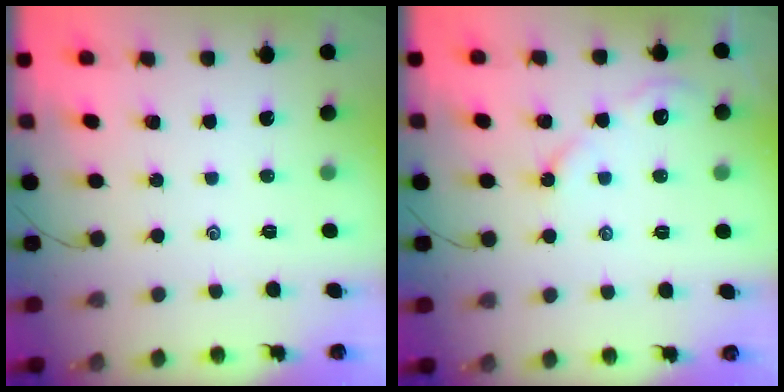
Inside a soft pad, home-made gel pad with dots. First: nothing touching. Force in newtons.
{"total": 4.5, "press": 4.5, "slide": 0.7}